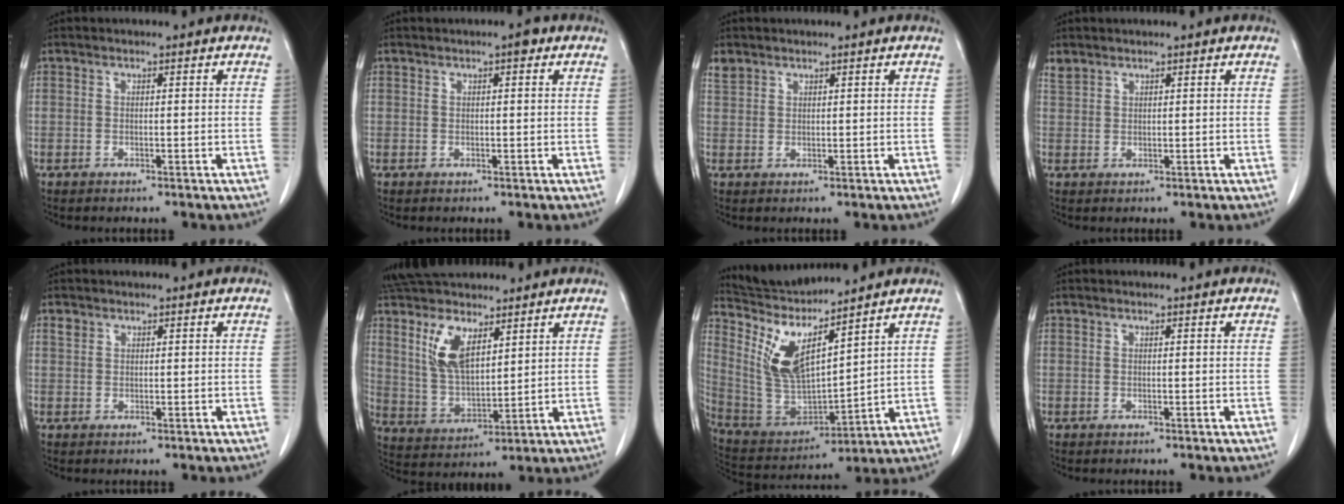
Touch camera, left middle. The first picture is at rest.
{"total": 1.5, "force": [0.8, 0.3, 1.2], "torque": [-0.024, 0.004, 0.009]}
{"total": 1.8, "force": [1.5, 0.9, 0.1], "torque": [-0.004, 0.009, 0.032]}
{"total": 1.5, "force": [1.4, 0.6, 0.1], "torque": [-0.006, 0.008, 0.032]}
{"total": 1.1, "force": [0.8, 0.7, 0.3], "torque": [-0.005, 0.008, 0.014]}
{"total": 13.1, "force": [7.4, 5.7, 9.2], "torque": [-0.188, 0.020, 0.142]}
{"total": 12.1, "force": [9.6, 1.2, 7.1], "torque": [-0.149, -0.017, 0.202]}
{"total": 0.0}